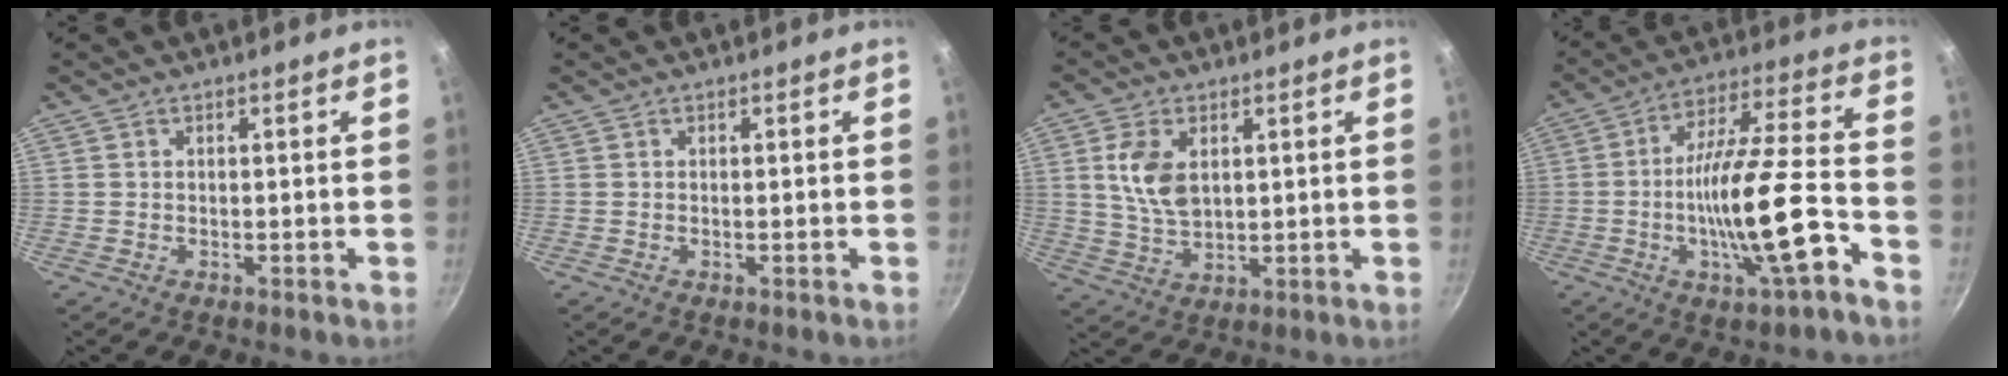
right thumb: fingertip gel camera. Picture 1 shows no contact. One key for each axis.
{"total": 0.0}
{"total": 8.6, "fx": 2.2, "fy": 5.2, "fz": 6.5, "tx": -0.120, "ty": -0.015, "tz": 0.046}
{"total": 16.7, "fx": -6.2, "fy": 3.4, "fz": 15.1, "tx": -0.246, "ty": 0.035, "tz": -0.110}